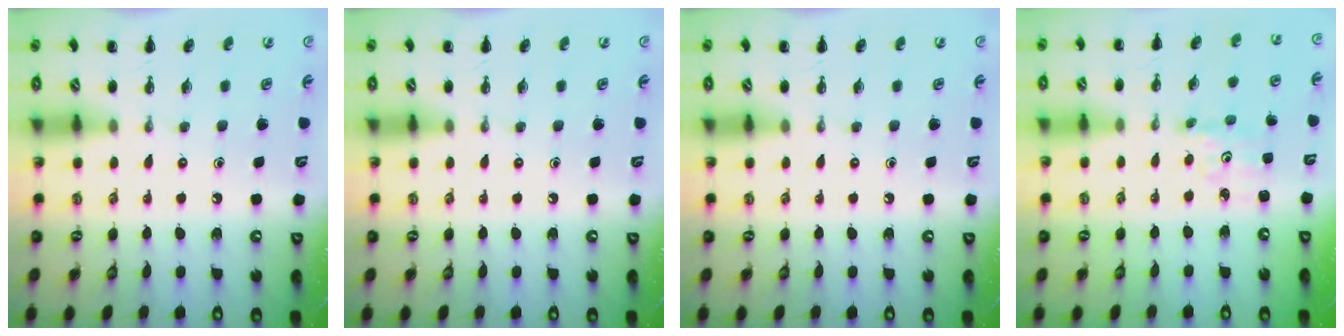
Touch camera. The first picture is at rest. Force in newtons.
{"total": 0.0}
{"total": 0.0}
{"total": 2.4, "press": 2.3, "slide": 0.8}